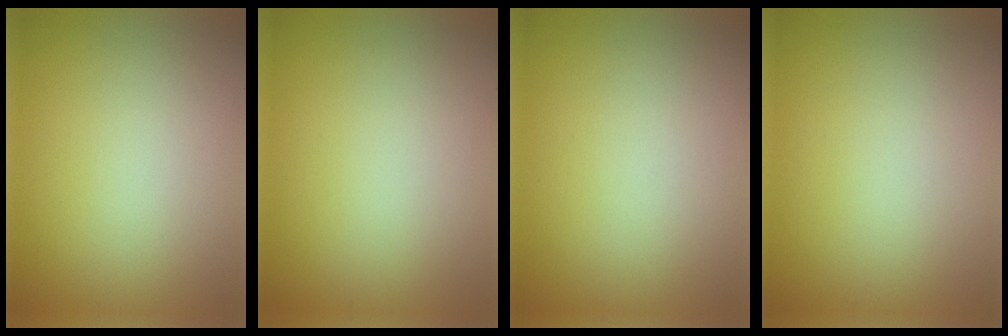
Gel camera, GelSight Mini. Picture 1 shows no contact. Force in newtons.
{"total": 0.0}
{"total": 0.0}
{"total": 0.0}